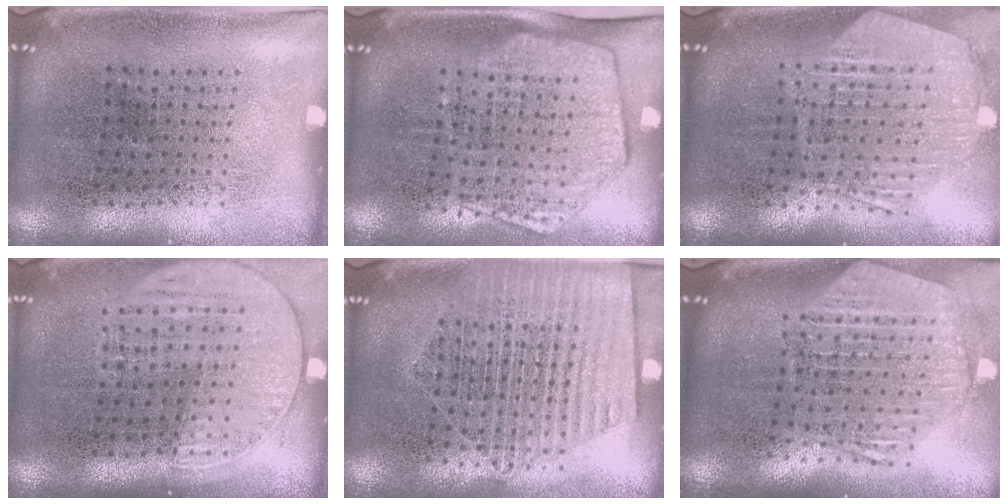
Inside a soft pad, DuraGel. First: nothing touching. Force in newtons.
{"total": 1.8, "press": 1.6, "slide": 0.8}
{"total": 1.4, "press": 1.4, "slide": 0.4}
{"total": 1.5, "press": 1.4, "slide": 0.6}
{"total": 1.6, "press": 1.5, "slide": 0.7}
{"total": 2.6, "press": 2.1, "slide": 1.5}